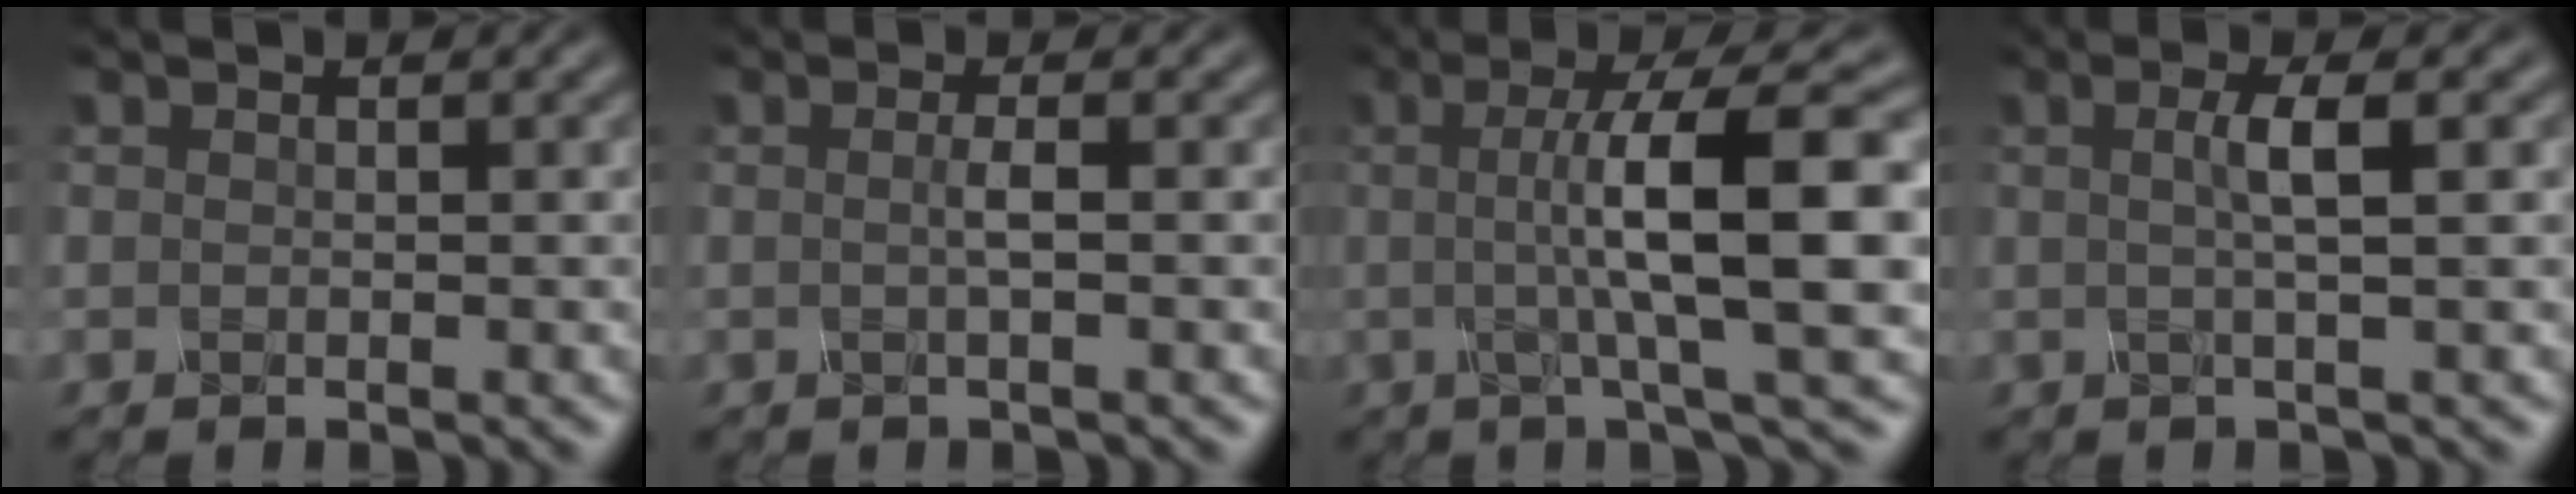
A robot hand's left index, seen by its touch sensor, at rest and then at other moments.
{"total": 1.3, "force": [-0.1, 0.2, 1.3], "torque": [-0.023, -0.001, -0.005]}
{"total": 10.9, "force": [0.6, 2.2, 10.7], "torque": [-0.133, 0.009, 0.008]}
{"total": 2.7, "force": [0.2, 0.5, 2.6], "torque": [-0.042, 0.004, -0.002]}